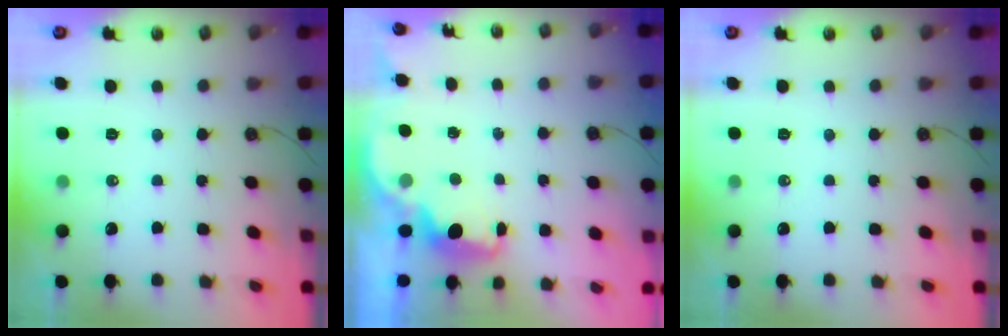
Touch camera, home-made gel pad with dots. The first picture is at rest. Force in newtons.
{"total": 1.9, "press": 1.8, "slide": 0.5}
{"total": 0.0}